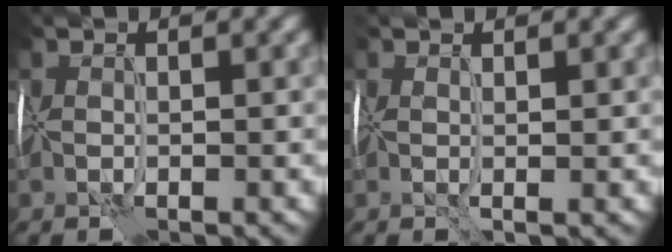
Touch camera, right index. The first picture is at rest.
{"total": 0.7, "force": [0.5, 0.1, 0.5], "torque": [-0.012, 0.001, 0.006]}